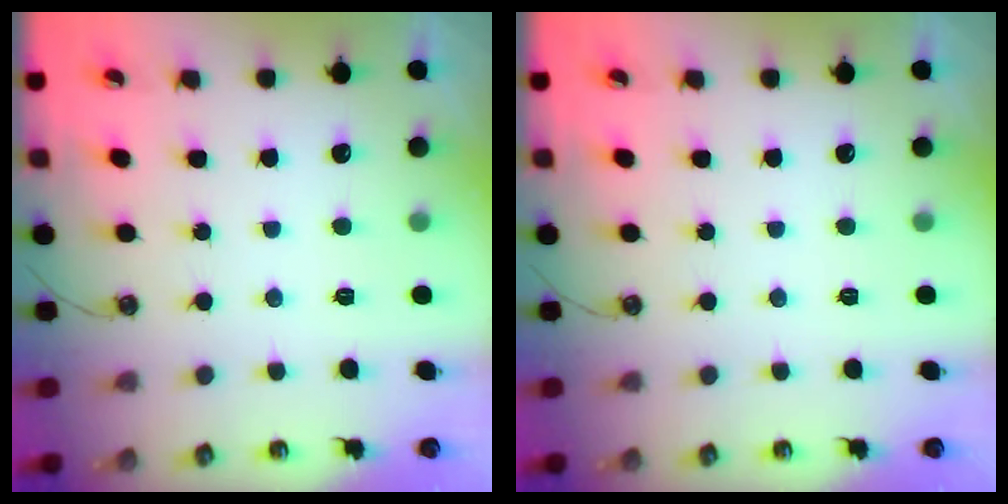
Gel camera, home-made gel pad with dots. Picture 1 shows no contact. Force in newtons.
{"total": 0.0}